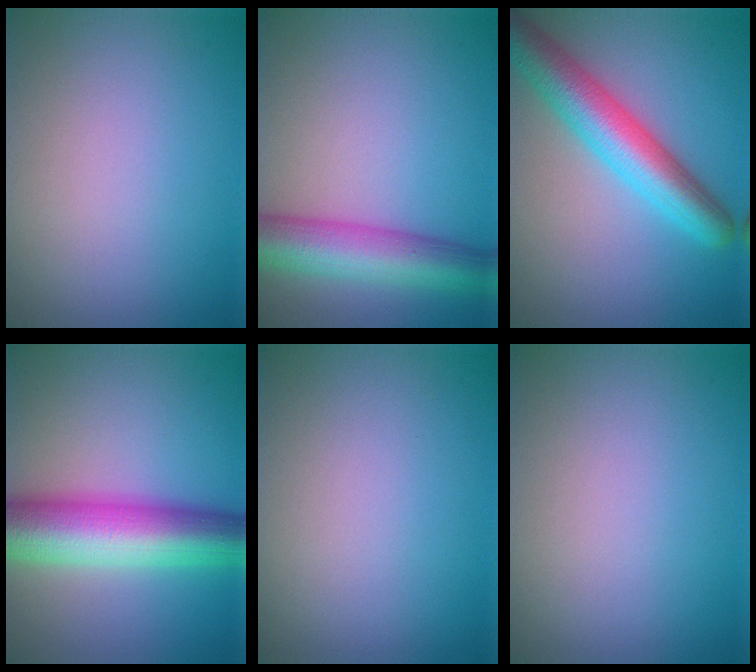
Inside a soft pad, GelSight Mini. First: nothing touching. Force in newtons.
{"total": 7.4, "press": 7.4, "slide": 0.3}
{"total": 6.6, "press": 6.6, "slide": 0.2}
{"total": 9.9, "press": 9.9, "slide": 0.1}
{"total": 0.0}
{"total": 0.0}